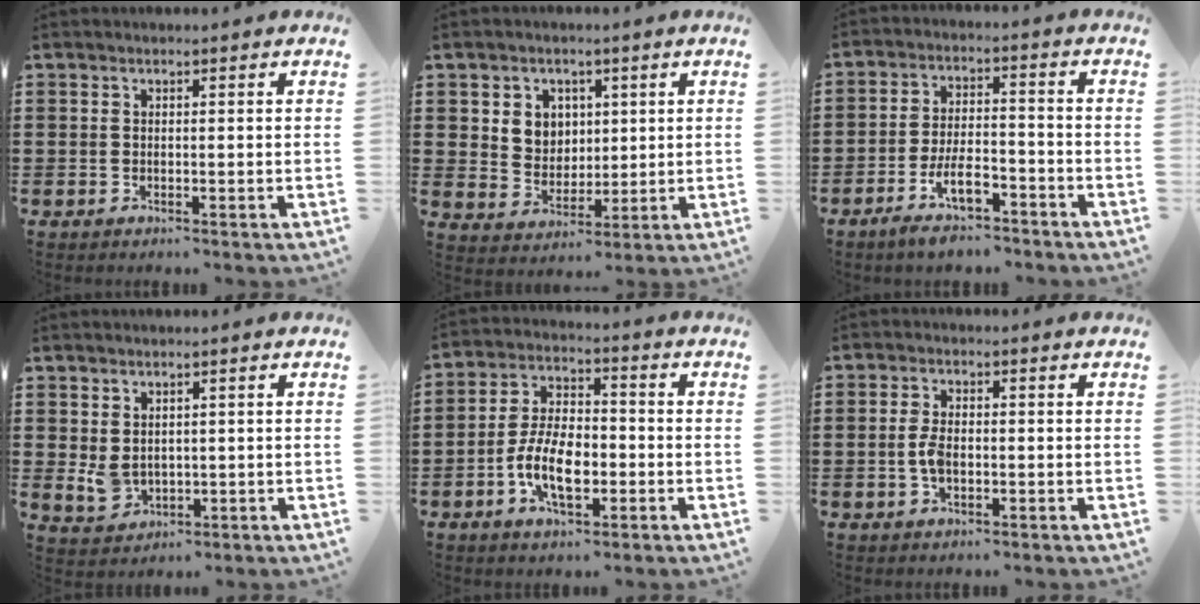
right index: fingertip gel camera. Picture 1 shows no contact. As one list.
[{"total": 5.1, "force": [1.8, 4.7, 0.9], "torque": [-0.034, 0.011, 0.031]}, {"total": 7.2, "force": [-4.7, 2.4, 4.9], "torque": [-0.097, 0.005, -0.086]}, {"total": 3.0, "force": [0.7, 2.3, 1.7], "torque": [-0.045, 0.002, 0.013]}, {"total": 8.8, "force": [-2.9, 4.7, 6.8], "torque": [-0.143, -0.001, -0.058]}, {"total": 3.4, "force": [-0.6, 1.6, 3.0], "torque": [-0.071, -0.002, -0.015]}]